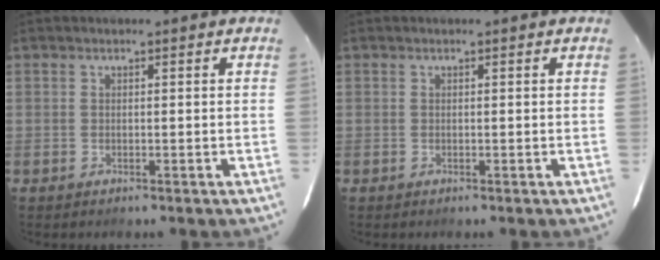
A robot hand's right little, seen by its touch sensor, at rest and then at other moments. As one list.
[{"total": 0.0}]